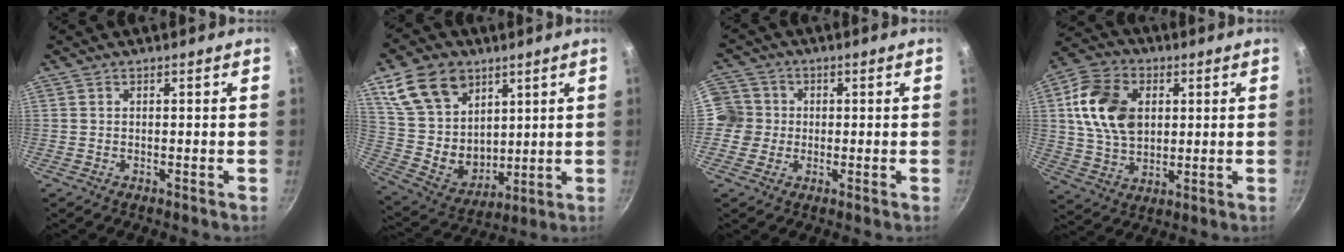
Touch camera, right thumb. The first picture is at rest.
{"total": 18.5, "force": [8.8, 13.4, 9.2], "torque": [-0.127, -0.040, 0.181]}
{"total": 6.3, "force": [-0.2, 6.2, 1.3], "torque": [0.013, 0.008, -0.022]}
{"total": 14.9, "force": [2.9, 10.6, 10.0], "torque": [-0.164, -0.001, 0.050]}